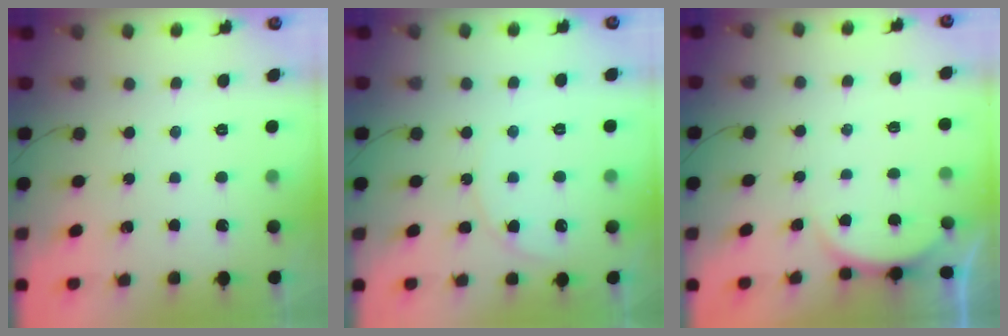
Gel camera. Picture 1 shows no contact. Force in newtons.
{"total": 9.1, "press": 9.1, "slide": 0.3}
{"total": 2.2, "press": 2.1, "slide": 0.5}